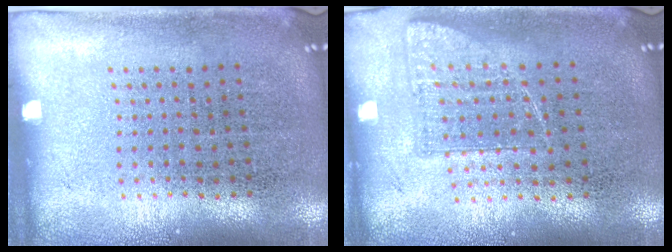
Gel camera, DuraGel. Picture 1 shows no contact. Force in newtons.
{"total": 0.9, "press": 0.8, "slide": 0.3}